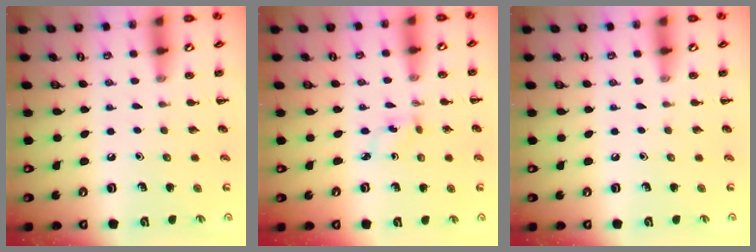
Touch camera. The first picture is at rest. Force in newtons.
{"total": 2.5, "press": 2.4, "slide": 0.8}
{"total": 0.0}